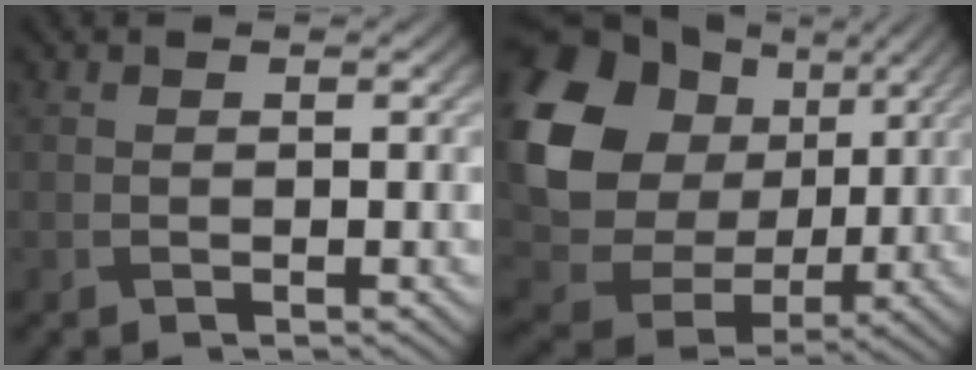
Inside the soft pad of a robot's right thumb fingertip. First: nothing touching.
{"total": 19.0, "force": [4.6, 15.3, 10.3], "torque": [-0.268, 0.001, 0.105]}